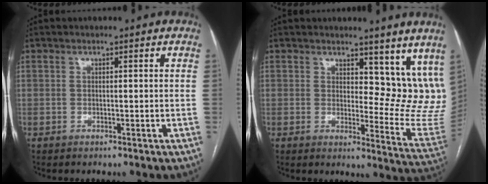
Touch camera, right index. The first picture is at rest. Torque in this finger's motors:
{"motor_torque": [-0.05, 0.03, 0.00, 0.00]}